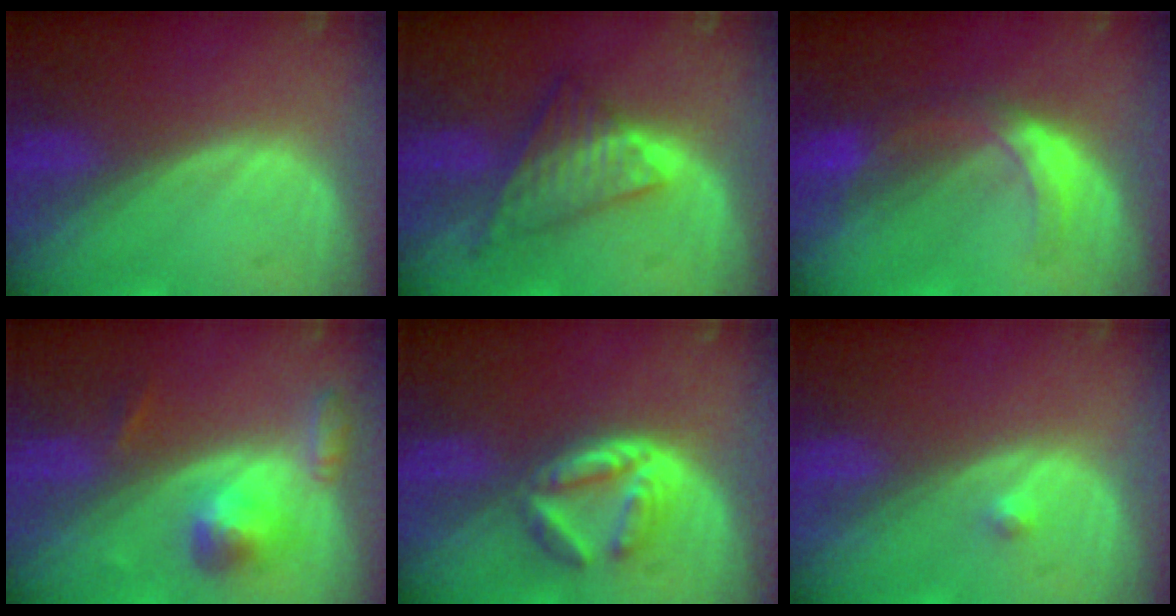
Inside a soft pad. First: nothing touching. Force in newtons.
{"total": 7.2, "press": 6.7, "slide": 2.7}
{"total": 5.8, "press": 5.1, "slide": 2.7}
{"total": 5.2, "press": 4.9, "slide": 1.7}
{"total": 6.2, "press": 5.4, "slide": 3.0}
{"total": 0.9, "press": 0.7, "slide": 0.6}